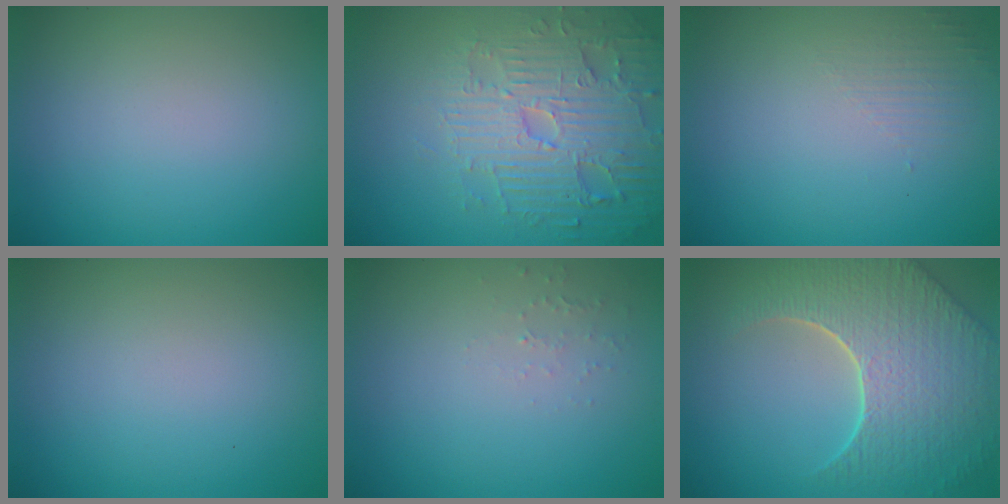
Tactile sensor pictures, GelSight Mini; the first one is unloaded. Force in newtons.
{"total": 5.2, "press": 5.0, "slide": 1.1}
{"total": 1.3, "press": 0.1, "slide": 1.3}
{"total": 0.0}
{"total": 0.8, "press": 0.8, "slide": 0.3}
{"total": 8.7, "press": 6.2, "slide": 6.2}